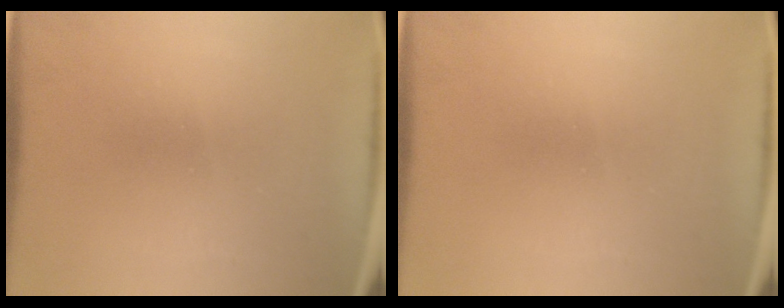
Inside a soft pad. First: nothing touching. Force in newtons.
{"total": 0.0}